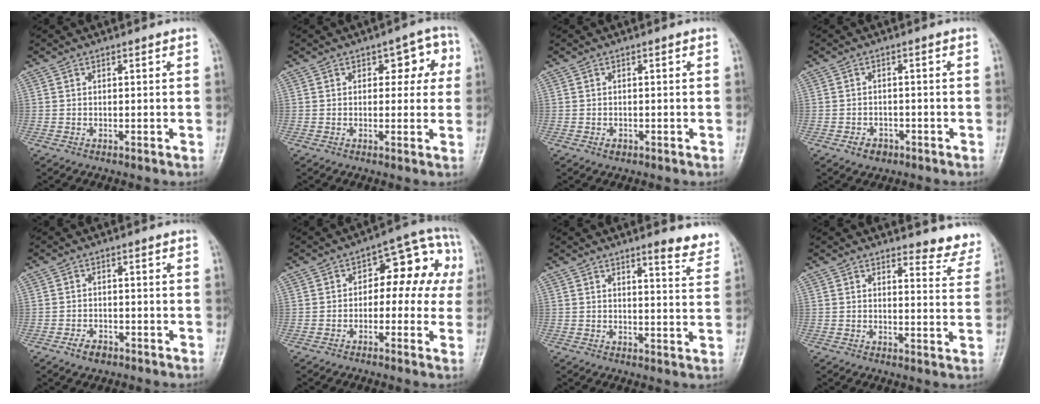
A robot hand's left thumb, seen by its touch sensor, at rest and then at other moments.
{"total": 6.3, "force": [1.8, 3.7, 4.7], "torque": [-0.015, 0.003, 0.014]}
{"total": 1.2, "force": [-0.6, 0.9, 0.6], "torque": [-0.006, 0.004, -0.010]}
{"total": 3.1, "force": [-1.7, 2.3, 1.2], "torque": [-0.009, 0.014, -0.022]}
{"total": 3.0, "force": [-1.9, 1.8, 1.5], "torque": [-0.025, 0.012, -0.031]}
{"total": 12.9, "force": [0.9, 7.5, 10.4], "torque": [-0.078, 0.051, 0.001]}
{"total": 6.1, "force": [4.9, 1.1, 3.5], "torque": [-0.028, -0.034, 0.052]}
{"total": 7.1, "force": [6.8, 2.0, 0.6], "torque": [0.028, -0.052, 0.057]}